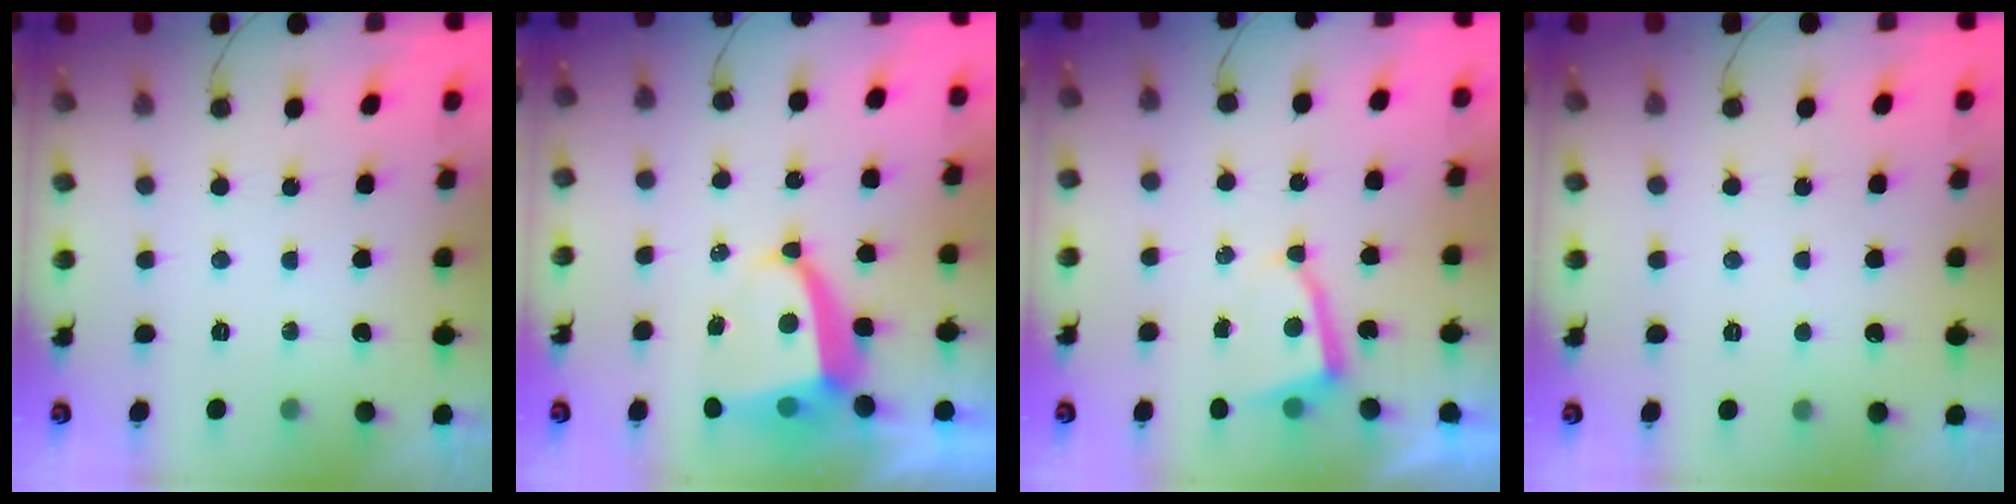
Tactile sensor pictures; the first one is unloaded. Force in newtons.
{"total": 5.7, "press": 5.7, "slide": 0.4}
{"total": 4.2, "press": 4.1, "slide": 0.5}
{"total": 2.7, "press": 2.7, "slide": 0.3}